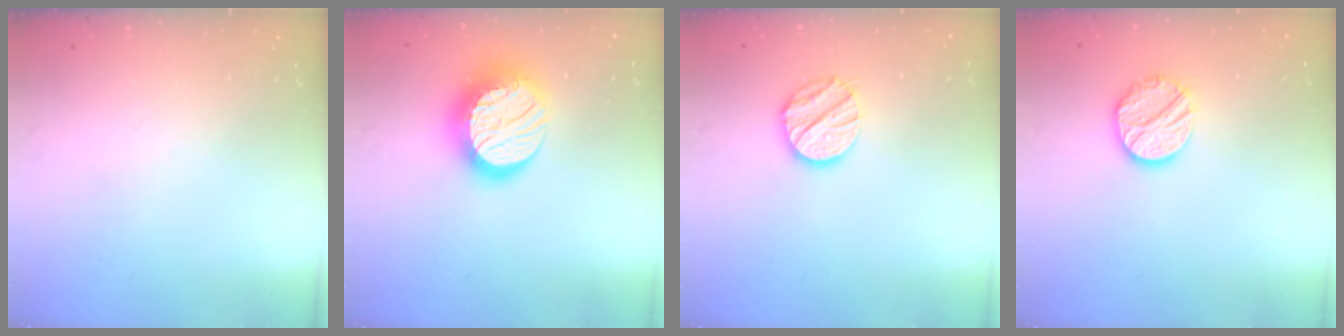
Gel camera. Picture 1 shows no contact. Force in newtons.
{"total": 17.0, "press": 17.0, "slide": 1.3}
{"total": 12.2, "press": 12.1, "slide": 1.4}
{"total": 11.6, "press": 11.6, "slide": 0.5}